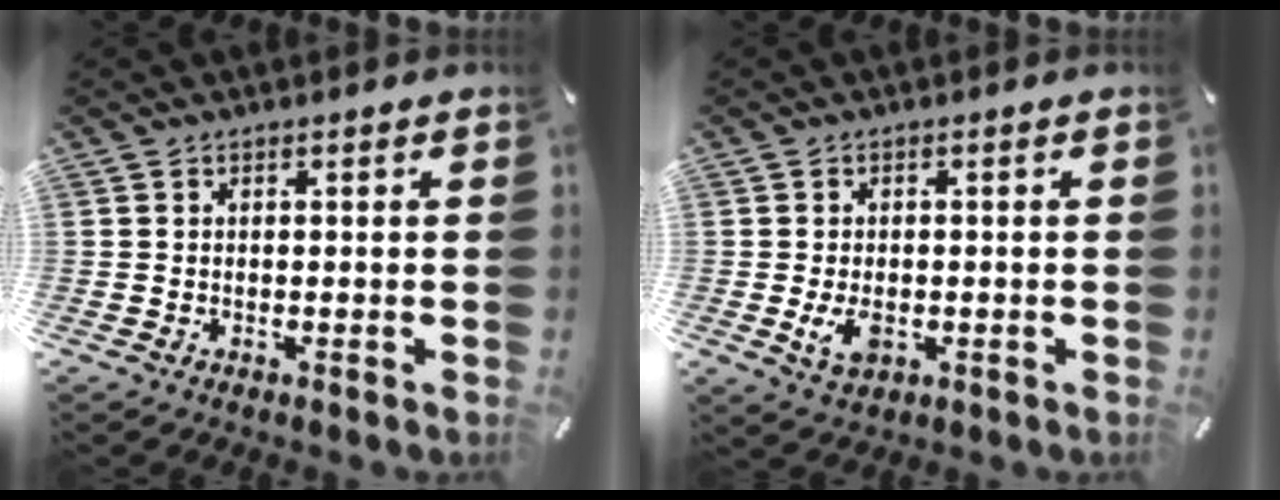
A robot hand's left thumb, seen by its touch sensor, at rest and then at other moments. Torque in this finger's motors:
{"motor_torque": [0.01, 0.09, 0.06, 0.02, 0.03]}